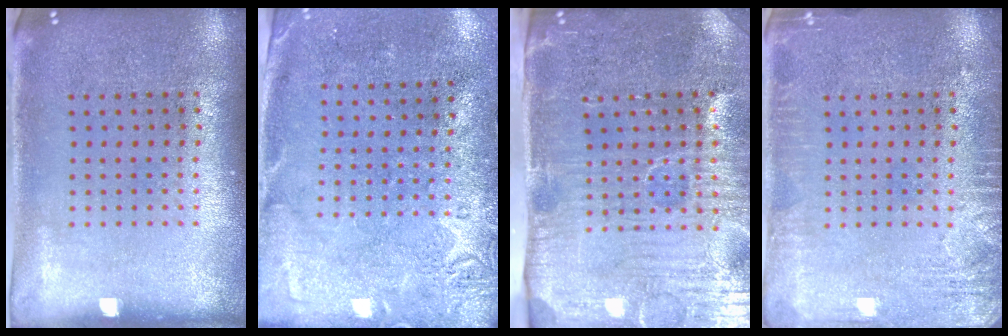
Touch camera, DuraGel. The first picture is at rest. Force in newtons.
{"total": 2.7, "press": 2.2, "slide": 1.7}
{"total": 5.2, "press": 4.4, "slide": 2.8}
{"total": 2.7, "press": 2.7, "slide": 0.4}